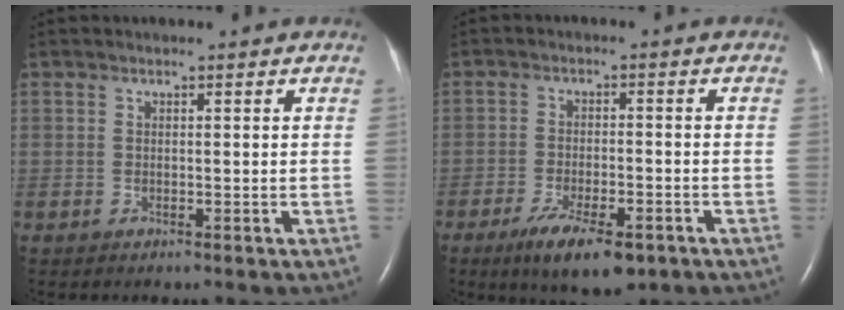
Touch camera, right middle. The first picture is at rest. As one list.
[{"total": 9.2, "force": [-5.8, 2.9, 6.5], "torque": [-0.111, -0.013, -0.089]}]